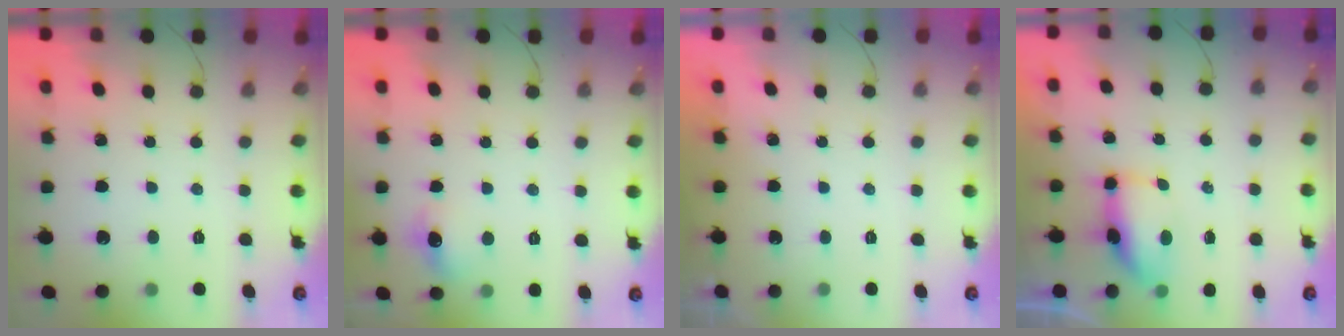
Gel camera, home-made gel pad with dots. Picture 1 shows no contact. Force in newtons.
{"total": 7.1, "press": 6.9, "slide": 1.7}
{"total": 0.6, "press": 0.2, "slide": 0.5}
{"total": 7.8, "press": 7.1, "slide": 3.3}